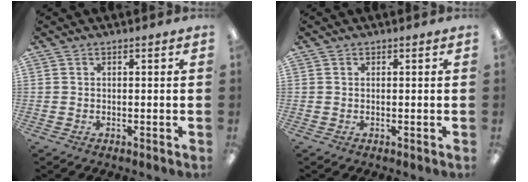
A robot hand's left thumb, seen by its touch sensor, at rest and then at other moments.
{"total": 0.0}